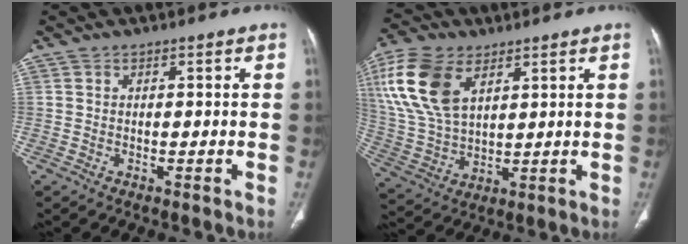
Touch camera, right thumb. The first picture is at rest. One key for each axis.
{"total": 15.8, "fx": 6.7, "fy": 9.0, "fz": 11.1, "tx": -0.231, "ty": -0.012, "tz": 0.138}